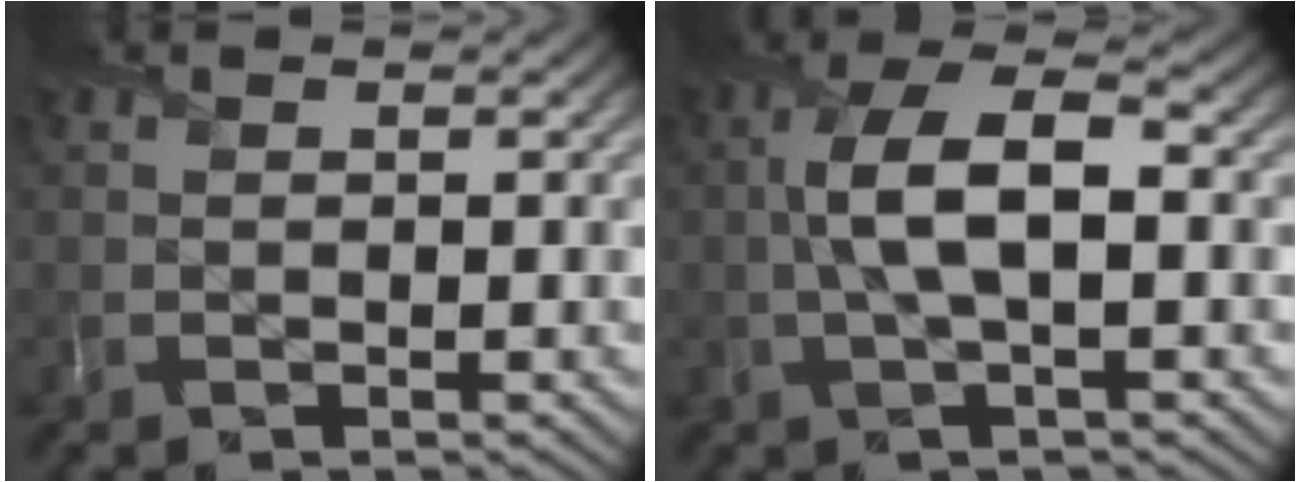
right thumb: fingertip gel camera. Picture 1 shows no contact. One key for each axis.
{"total": 7.5, "fx": -0.1, "fy": 2.6, "fz": 7.0, "tx": -0.146, "ty": 0.016, "tz": -0.008}